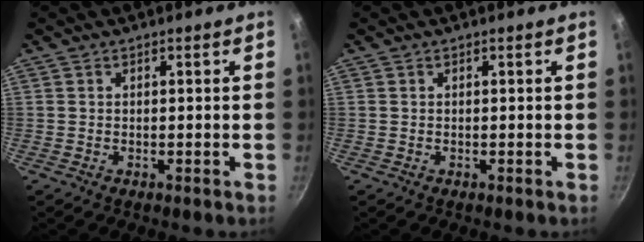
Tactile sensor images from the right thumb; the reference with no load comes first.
{"total": 0.0}